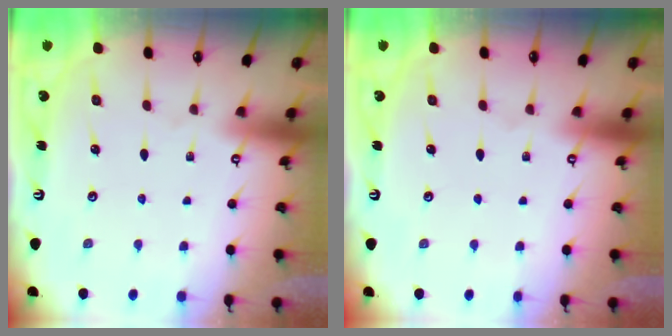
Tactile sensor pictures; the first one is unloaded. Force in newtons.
{"total": 0.0}